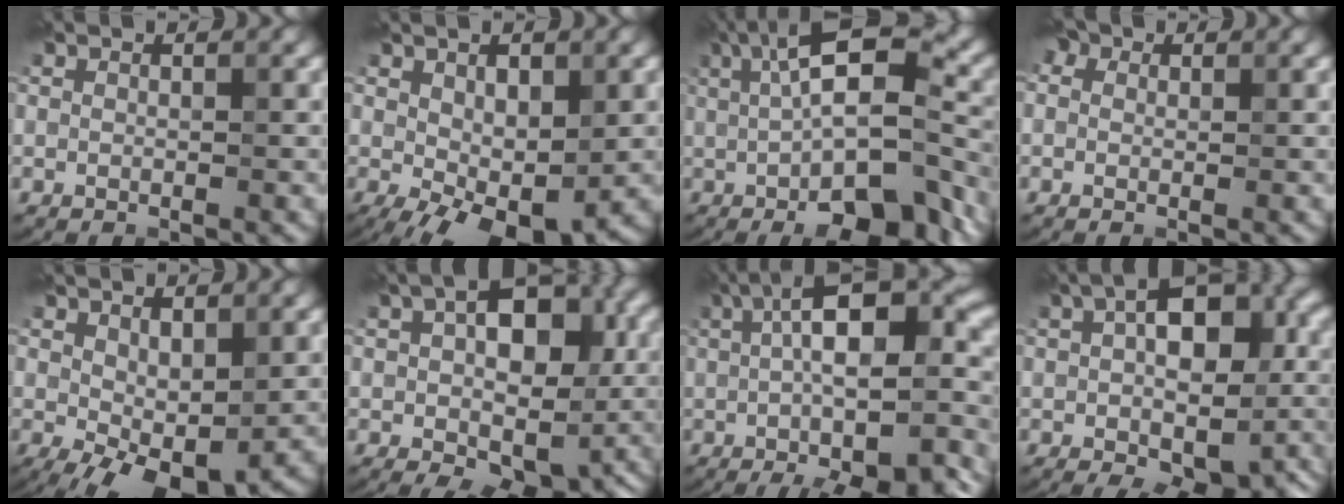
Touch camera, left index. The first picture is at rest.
{"total": 8.5, "force": [-2.0, 4.4, 7.0], "torque": [-0.115, -0.014, -0.021]}
{"total": 13.3, "force": [-1.3, 4.4, 12.5], "torque": [-0.173, 0.014, -0.009]}
{"total": 2.3, "force": [0.9, 1.8, 1.1], "torque": [-0.009, 0.015, -0.016]}
{"total": 6.8, "force": [-1.3, 3.5, 5.7], "torque": [-0.110, -0.014, -0.009]}
{"total": 14.0, "force": [0.1, 8.3, 11.3], "torque": [-0.144, -0.004, 0.014]}
{"total": 15.2, "force": [-2.3, 5.0, 14.2], "torque": [-0.181, 0.020, -0.016]}
{"total": 15.0, "force": [-1.0, 8.3, 12.5], "torque": [-0.168, 0.001, -0.001]}